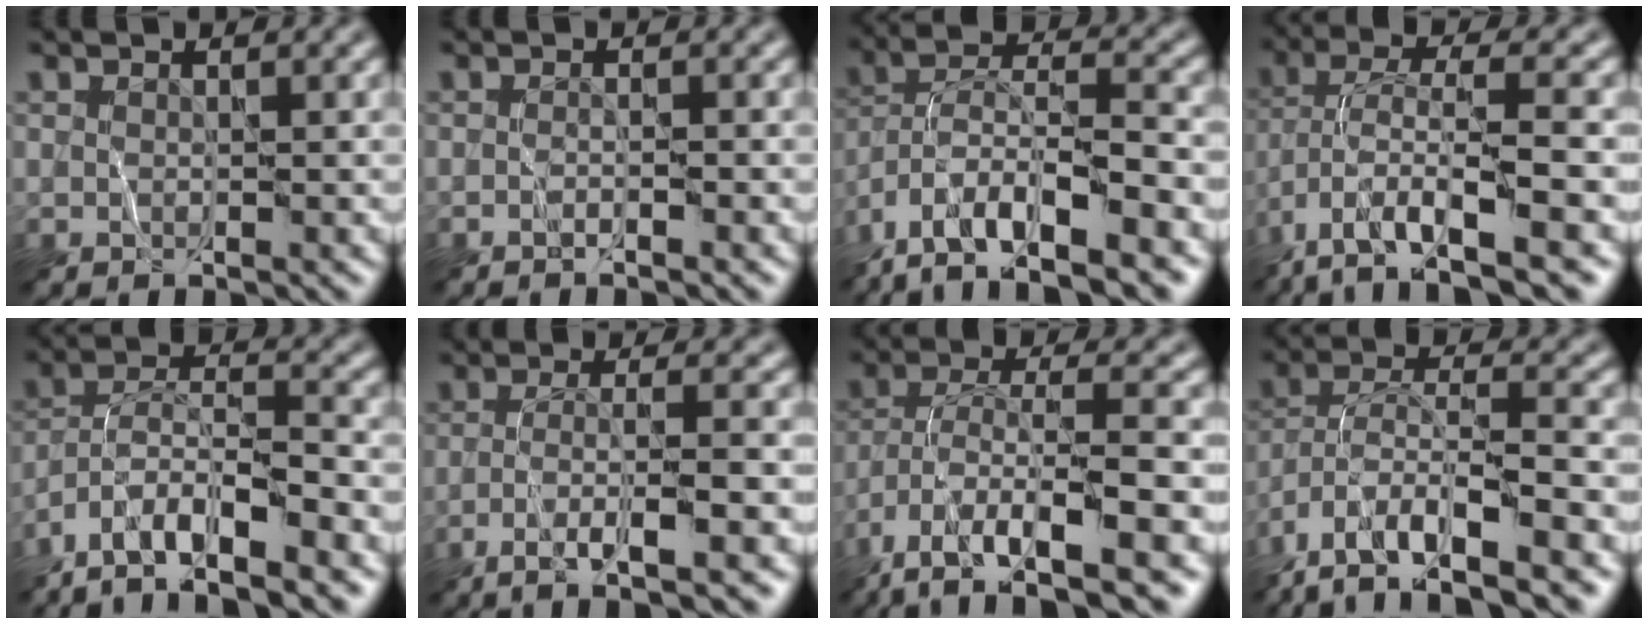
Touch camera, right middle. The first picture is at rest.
{"total": 0.7, "force": [-0.7, 0.0, 0.3], "torque": [-0.001, 0.003, -0.015]}
{"total": 13.4, "force": [-8.8, 4.7, 9.0], "torque": [-0.163, 0.015, -0.141]}
{"total": 10.2, "force": [-5.3, 2.9, 8.3], "torque": [-0.155, 0.010, -0.094]}
{"total": 11.7, "force": [-9.1, 3.4, 6.6], "torque": [-0.102, 0.008, -0.147]}
{"total": 6.0, "force": [-3.1, 0.9, 5.0], "torque": [-0.078, 0.013, -0.058]}
{"total": 11.9, "force": [-7.3, 3.6, 8.7], "torque": [-0.168, 0.004, -0.120]}
{"total": 12.8, "force": [-9.0, 4.1, 8.1], "torque": [-0.143, 0.009, -0.143]}